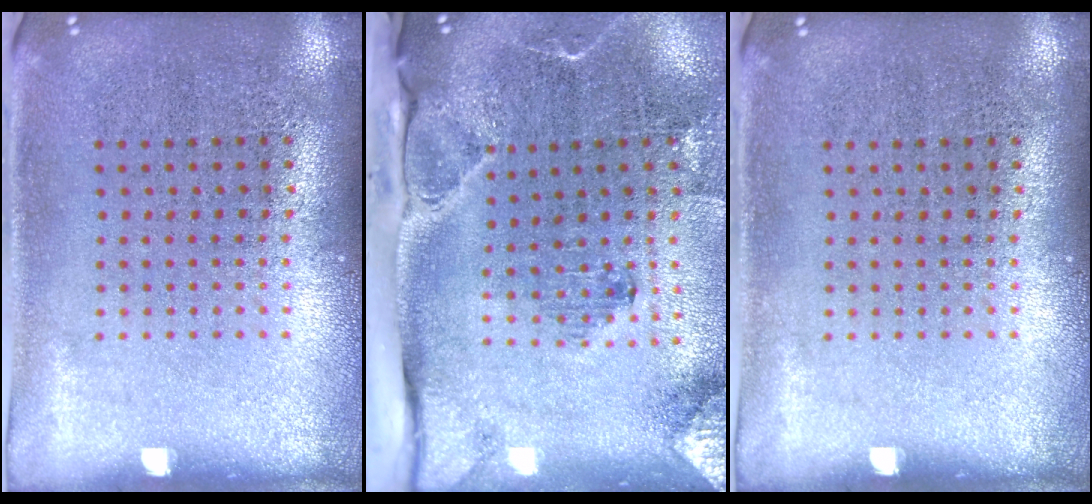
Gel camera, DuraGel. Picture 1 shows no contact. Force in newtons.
{"total": 3.1, "press": 2.3, "slide": 2.1}
{"total": 0.0}